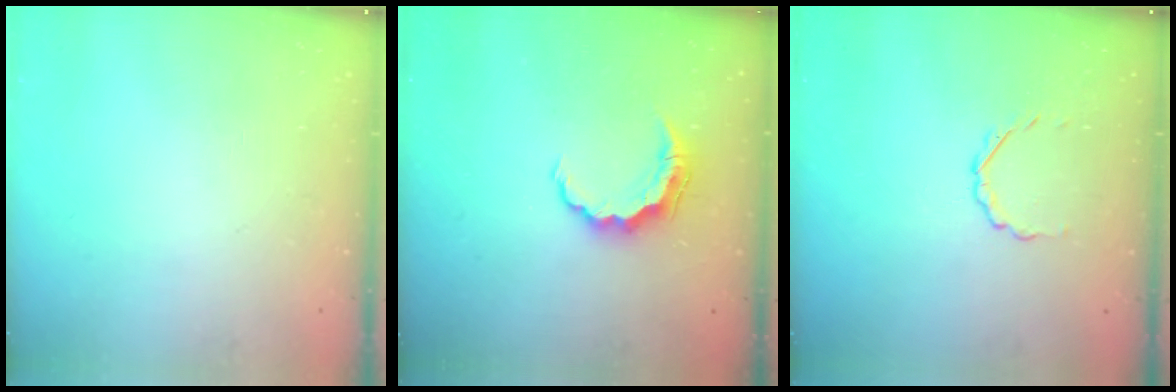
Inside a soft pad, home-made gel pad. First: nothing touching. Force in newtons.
{"total": 6.9, "press": 6.8, "slide": 0.7}
{"total": 2.3, "press": 2.1, "slide": 0.8}